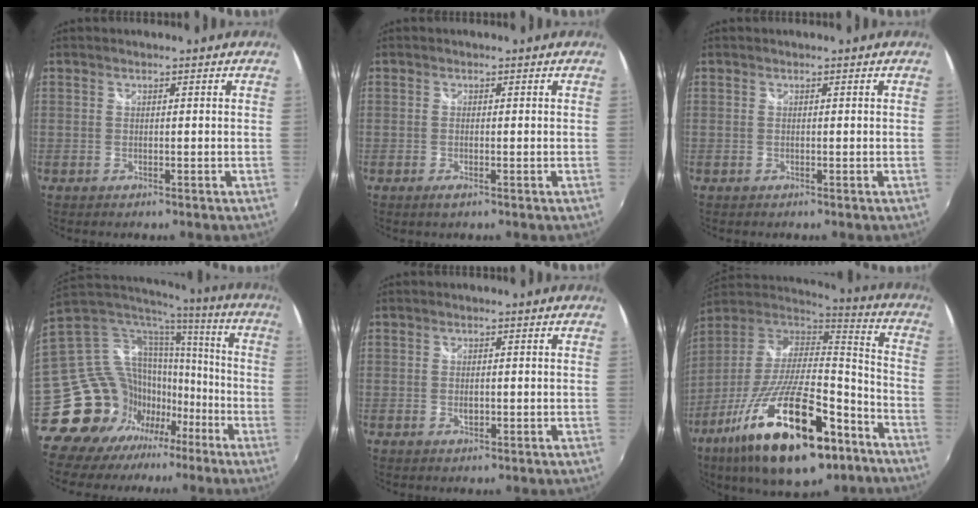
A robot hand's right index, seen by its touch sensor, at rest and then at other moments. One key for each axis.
{"total": 1.2, "fx": -0.5, "fy": 0.2, "fz": 1.0, "tx": -0.021, "ty": -0.001, "tz": -0.009}
{"total": 0.0}
{"total": 20.1, "fx": -12.3, "fy": 14.5, "fz": 6.6, "tx": -0.152, "ty": 0.042, "tz": -0.209}
{"total": 1.5, "fx": -0.1, "fy": 0.9, "fz": 1.2, "tx": -0.021, "ty": 0.002, "tz": 0.000}
{"total": 29.7, "fx": -16.5, "fy": 10.8, "fz": 22.2, "tx": -0.398, "ty": -0.031, "tz": -0.263}